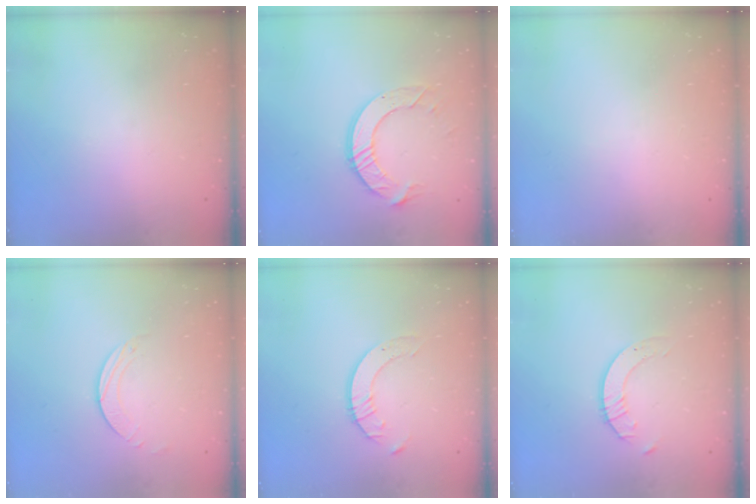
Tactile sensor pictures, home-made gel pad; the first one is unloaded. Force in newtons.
{"total": 9.7, "press": 9.7, "slide": 0.8}
{"total": 0.0}
{"total": 2.0, "press": 2.0, "slide": 0.2}
{"total": 3.4, "press": 3.4, "slide": 0.3}
{"total": 2.1, "press": 2.1, "slide": 0.2}